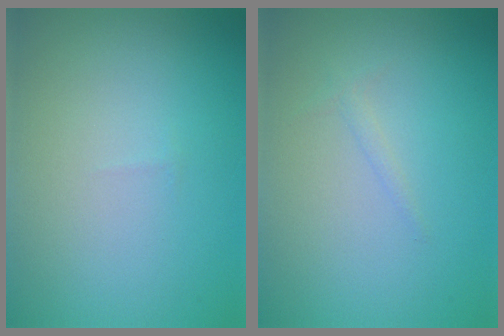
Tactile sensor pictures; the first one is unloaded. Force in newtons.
{"total": 0.7, "press": 0.7, "slide": 0.1}